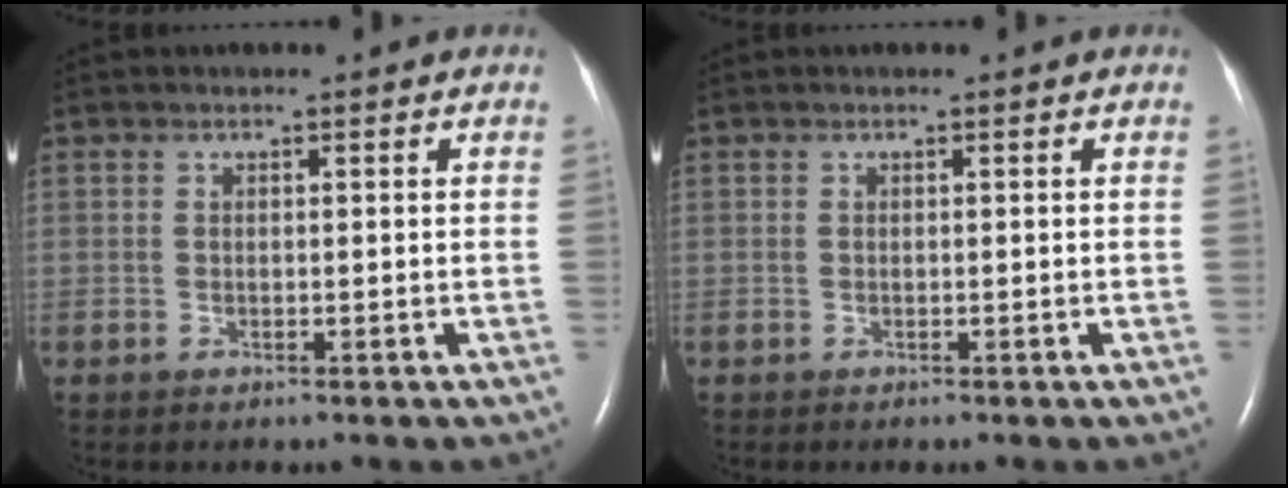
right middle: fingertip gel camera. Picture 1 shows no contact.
{"total": 0.0}